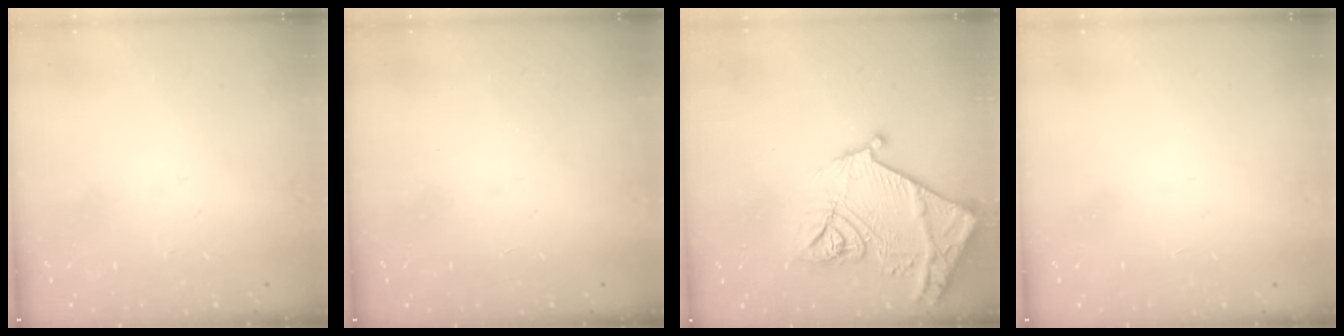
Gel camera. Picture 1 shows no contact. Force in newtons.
{"total": 1.7, "press": 1.6, "slide": 0.1}
{"total": 18.3, "press": 18.2, "slide": 2.0}
{"total": 1.5, "press": 1.5, "slide": 0.1}